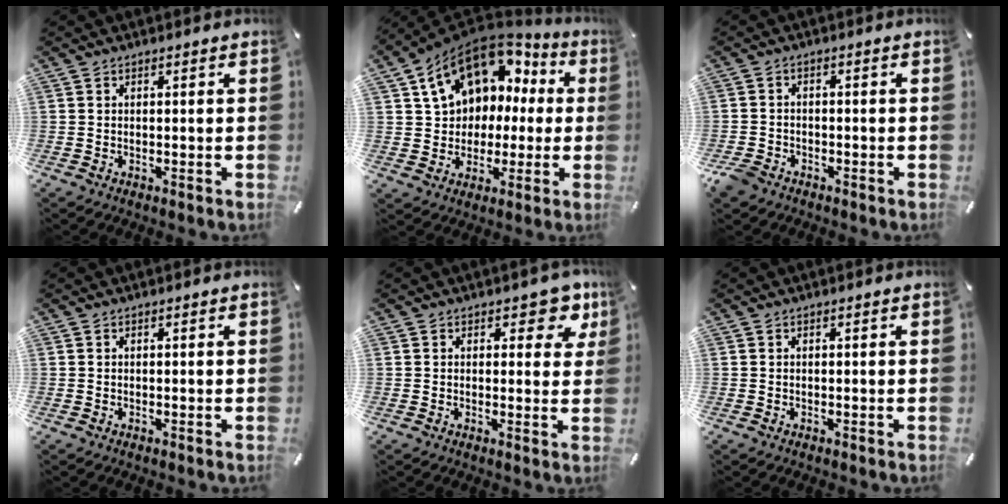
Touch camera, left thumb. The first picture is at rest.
{"total": 13.8, "force": [6.1, 10.8, 6.0], "torque": [-0.112, -0.034, 0.116]}
{"total": 3.6, "force": [-2.7, 2.2, 0.9], "torque": [-0.033, 0.010, -0.057]}
{"total": 0.0}
{"total": 5.9, "force": [3.5, 3.5, 3.2], "torque": [-0.018, -0.015, 0.053]}
{"total": 0.0}